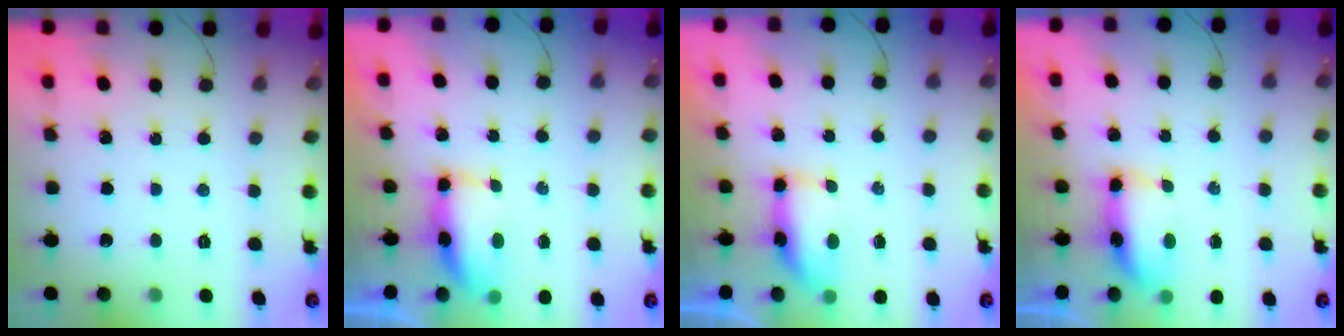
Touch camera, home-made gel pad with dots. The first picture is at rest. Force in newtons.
{"total": 8.6, "press": 7.8, "slide": 3.7}
{"total": 13.7, "press": 8.7, "slide": 10.5}
{"total": 8.1, "press": 7.5, "slide": 3.2}